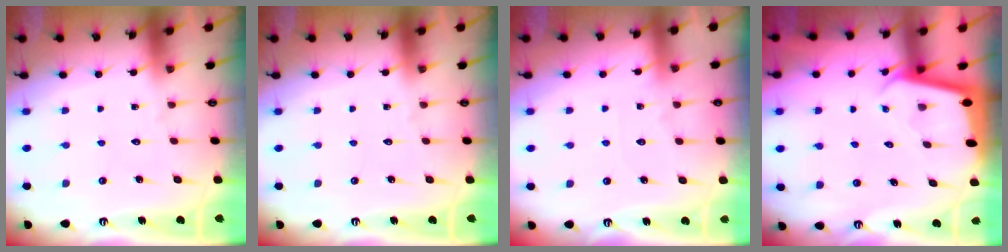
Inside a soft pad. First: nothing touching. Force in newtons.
{"total": 0.0}
{"total": 3.1, "press": 3.1, "slide": 0.4}
{"total": 1.9, "press": 1.9, "slide": 0.1}